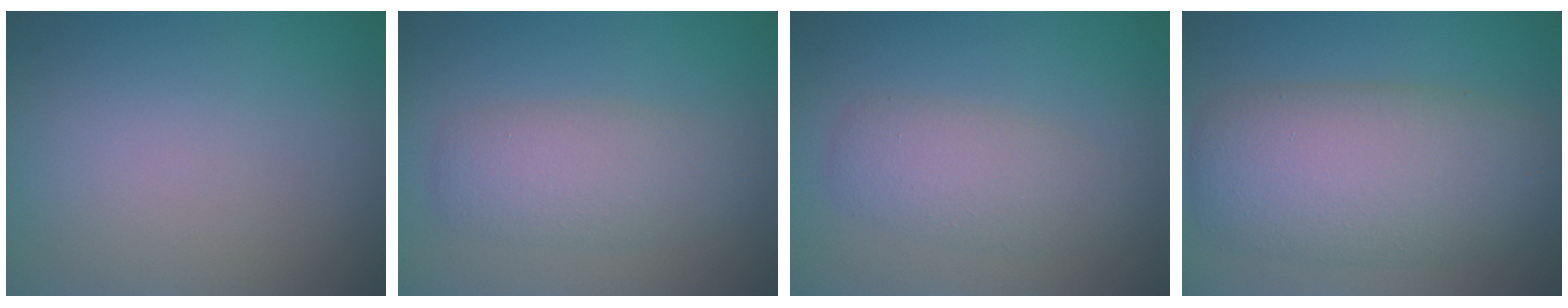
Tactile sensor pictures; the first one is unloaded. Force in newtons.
{"total": 3.8, "press": 3.8, "slide": 0.1}
{"total": 3.4, "press": 3.4, "slide": 0.1}
{"total": 8.9, "press": 8.9, "slide": 0.7}